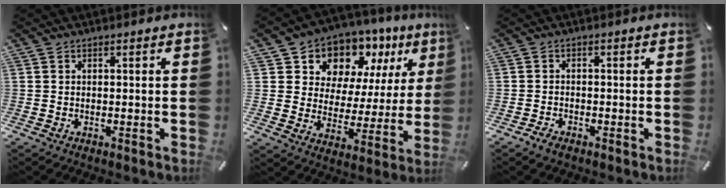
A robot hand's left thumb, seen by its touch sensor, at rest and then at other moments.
{"total": 10.2, "force": [7.4, 6.9, 0.6], "torque": [-0.015, -0.082, 0.137]}
{"total": 1.7, "force": [-1.4, 0.8, 0.6], "torque": [-0.012, 0.005, -0.028]}